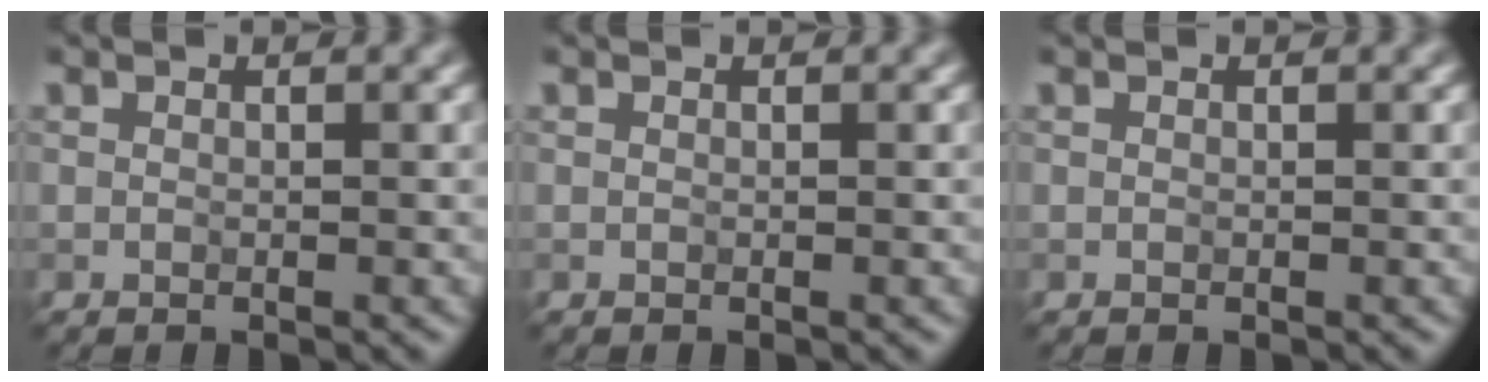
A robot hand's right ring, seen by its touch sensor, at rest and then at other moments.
{"total": 0.0}
{"total": 0.0}